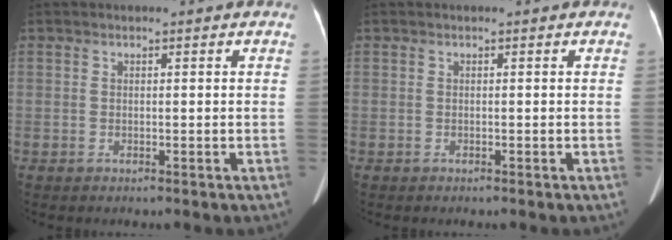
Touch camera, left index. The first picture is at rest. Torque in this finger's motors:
{"motor_torque": [0.03, 0.03, 0.00, 0.01]}